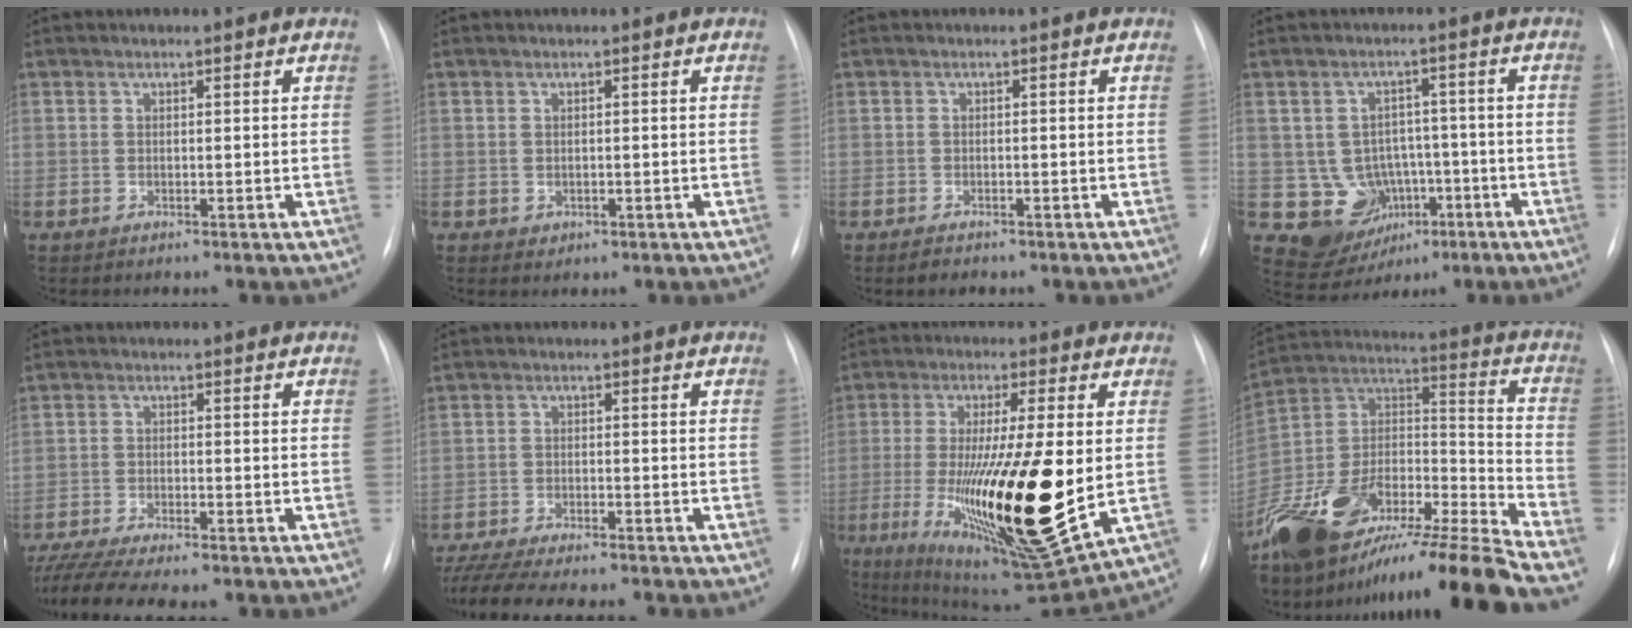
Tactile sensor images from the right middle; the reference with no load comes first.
{"total": 1.0, "force": [-0.2, 0.9, 0.4], "torque": [-0.007, 0.001, 0.003]}
{"total": 1.6, "force": [-1.2, 0.8, 0.6], "torque": [-0.015, 0.000, -0.016]}
{"total": 8.3, "force": [-2.4, 7.5, 2.4], "torque": [-0.036, 0.026, -0.024]}
{"total": 12.1, "force": [-10.3, 1.8, 6.1], "torque": [-0.098, -0.008, -0.156]}
{"total": 15.1, "force": [-13.2, 2.5, 6.9], "torque": [-0.131, -0.018, -0.191]}
{"total": 23.5, "force": [-3.0, 4.2, 22.9], "torque": [-0.392, -0.047, -0.032]}
{"total": 26.6, "force": [-21.8, 1.9, 15.1], "torque": [-0.261, -0.003, -0.387]}